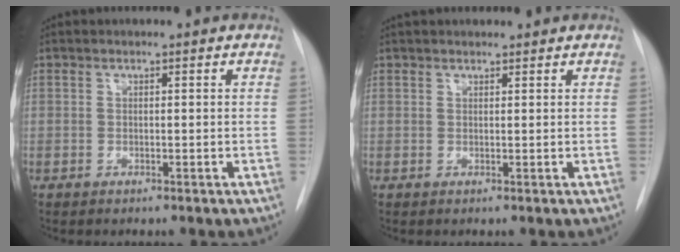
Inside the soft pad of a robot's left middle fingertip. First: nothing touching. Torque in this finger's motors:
{"motor_torque": [0.26, -0.27, 0.02, 0.03]}